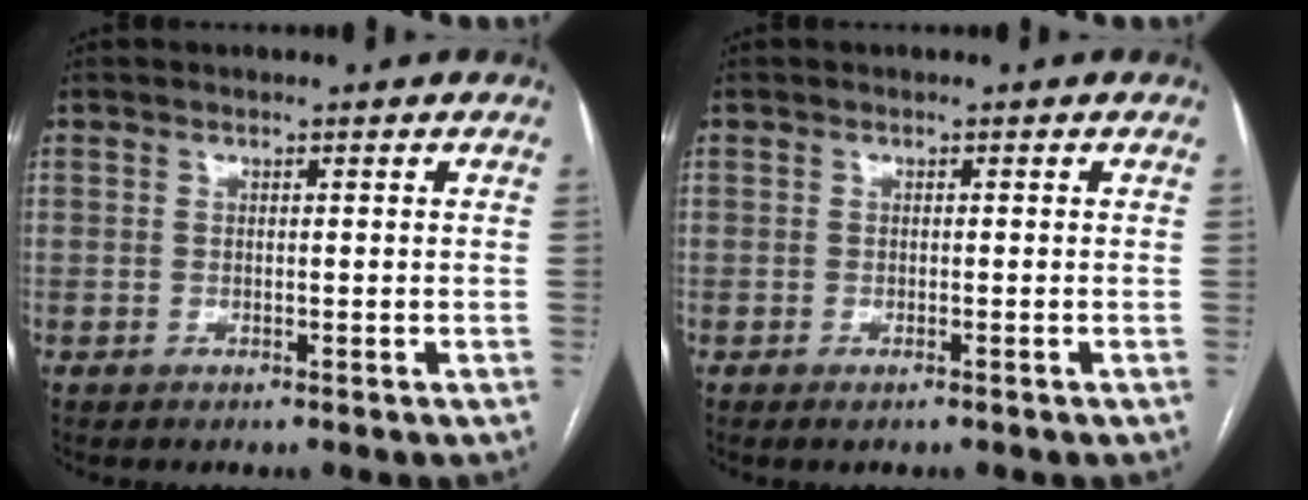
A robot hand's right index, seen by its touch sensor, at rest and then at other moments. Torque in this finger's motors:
{"motor_torque": [0.11, 0.04, -0.01, 0.01]}